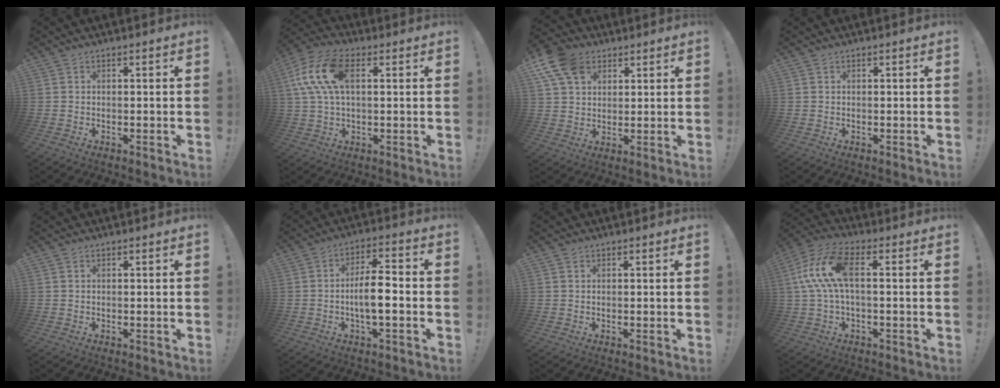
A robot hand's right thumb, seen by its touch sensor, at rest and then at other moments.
{"total": 14.0, "force": [3.5, 7.7, 11.2], "torque": [-0.229, 0.011, 0.068]}
{"total": 12.4, "force": [5.9, 8.8, 6.4], "torque": [-0.115, -0.018, 0.117]}
{"total": 0.0}
{"total": 0.0}
{"total": 9.3, "force": [-2.1, 2.8, 8.6], "torque": [-0.160, 0.011, -0.041]}
{"total": 0.6, "force": [0.4, 0.4, 0.1], "torque": [0.003, -0.001, 0.007]}
{"total": 12.9, "force": [1.4, 5.8, 11.4], "torque": [-0.233, 0.012, 0.029]}